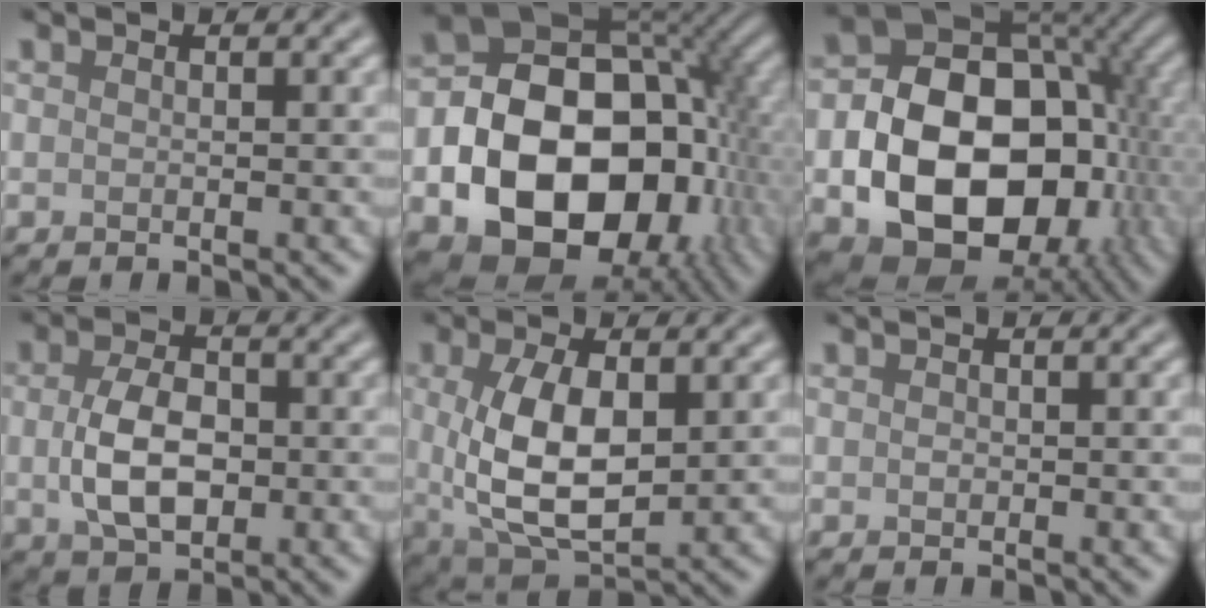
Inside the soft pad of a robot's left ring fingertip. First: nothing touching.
{"total": 19.0, "force": [-4.4, 13.6, 12.6], "torque": [-0.193, -0.026, -0.058]}
{"total": 17.2, "force": [-3.8, 12.2, 11.5], "torque": [-0.165, -0.022, -0.051]}
{"total": 5.5, "force": [-0.3, 3.5, 4.2], "torque": [-0.088, -0.004, -0.004]}
{"total": 8.0, "force": [0.5, 4.0, 6.9], "torque": [-0.144, -0.007, 0.013]}
{"total": 0.5, "force": [0.0, 0.5, 0.3], "torque": [-0.004, -0.003, -0.001]}